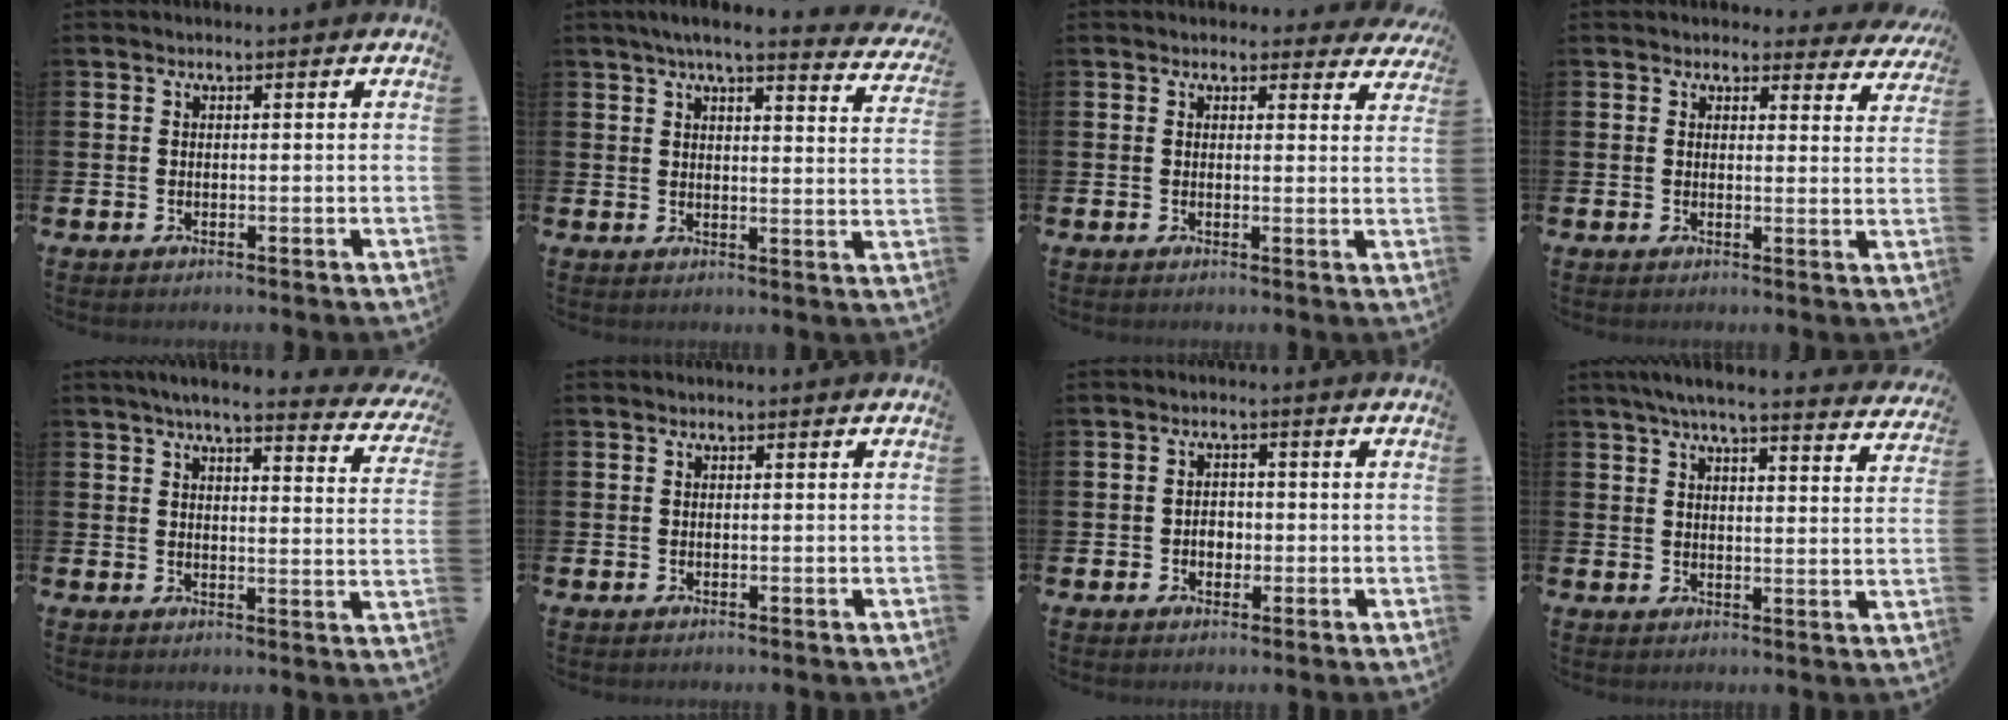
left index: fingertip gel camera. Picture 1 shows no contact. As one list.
[{"total": 5.5, "force": [4.9, 0.4, 2.4], "torque": [-0.052, -0.022, 0.083]}, {"total": 2.0, "force": [1.7, 0.9, 0.1], "torque": [0.001, -0.005, 0.029]}, {"total": 2.7, "force": [2.5, 0.9, 0.0], "torque": [0.007, -0.016, 0.040]}, {"total": 5.2, "force": [4.6, 0.5, 2.4], "torque": [-0.052, -0.024, 0.075]}, {"total": 0.0}, {"total": 2.3, "force": [-0.5, 1.8, 1.3], "torque": [-0.009, 0.000, -0.015]}, {"total": 5.6, "force": [5.2, 0.1, 2.1], "torque": [-0.054, -0.021, 0.091]}]